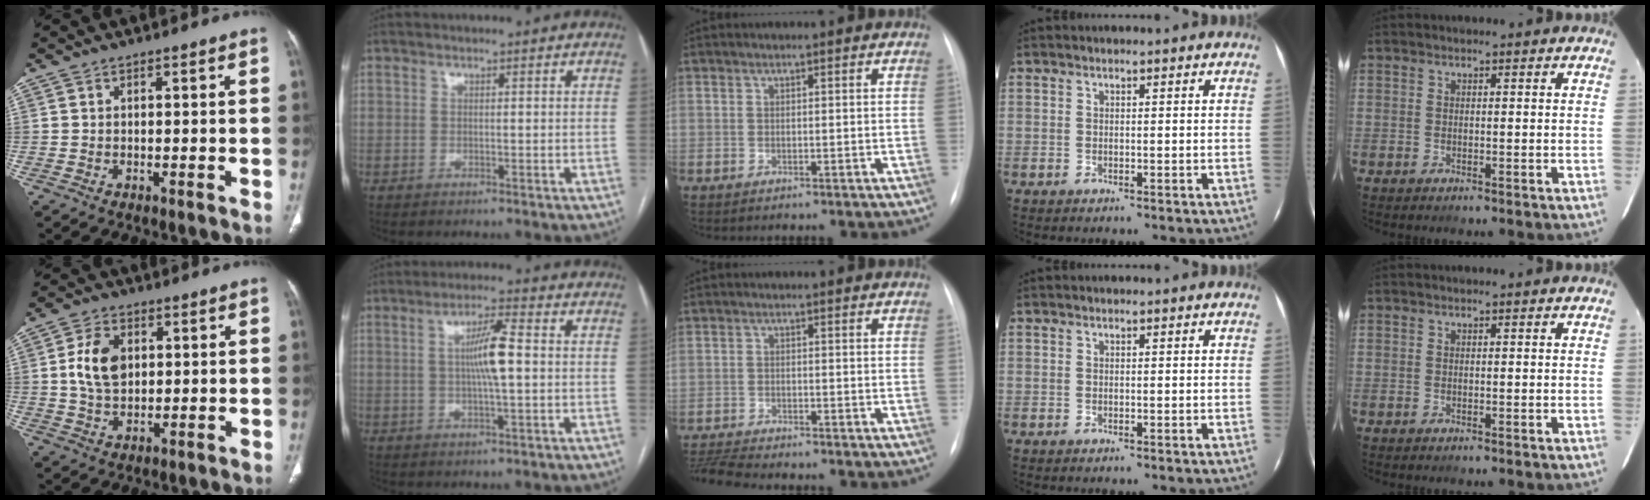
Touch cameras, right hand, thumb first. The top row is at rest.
{"thumb": {"total": 8.4, "force": [1.5, 5.6, 6.0], "torque": [-0.102, -0.002, 0.029]}, "index": {"total": 6.7, "force": [0.3, 0.4, 6.7], "torque": [-0.121, 0.004, 0.003]}, "middle": {"total": 5.5, "force": [-5.3, -0.6, 1.4], "torque": [-0.031, -0.019, -0.091]}}